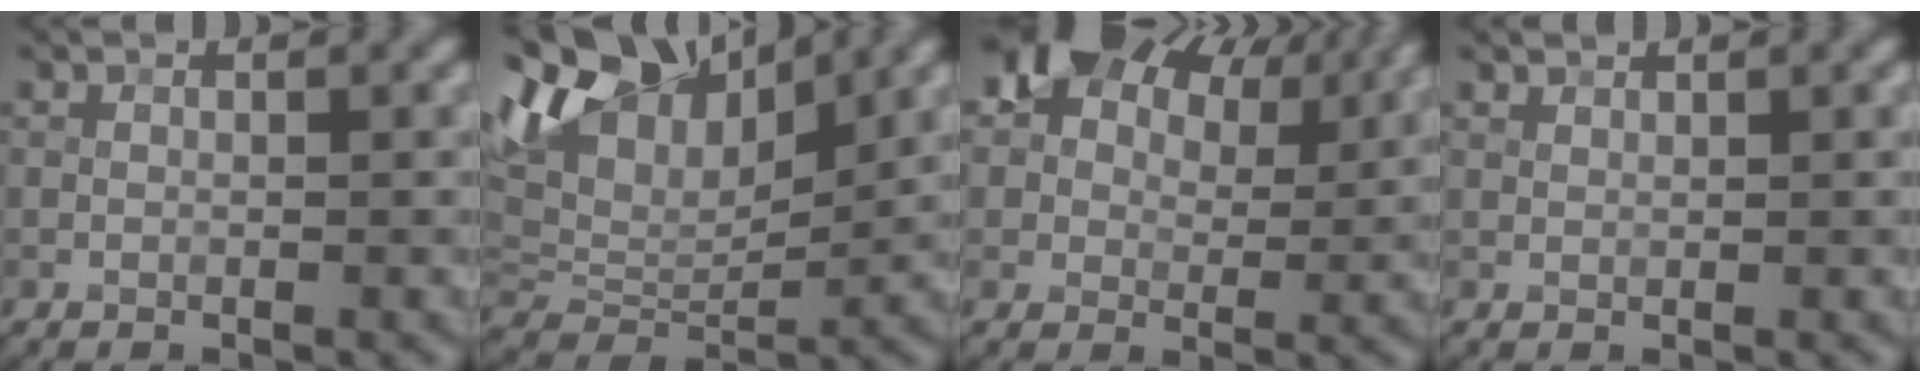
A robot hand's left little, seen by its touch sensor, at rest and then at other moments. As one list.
[{"total": 10.6, "force": [5.0, 5.8, 7.4], "torque": [-0.146, 0.022, 0.085]}, {"total": 13.6, "force": [7.8, 8.5, 7.2], "torque": [-0.114, 0.043, 0.115]}, {"total": 1.0, "force": [0.9, 0.2, 0.2], "torque": [-0.009, 0.000, 0.017]}]